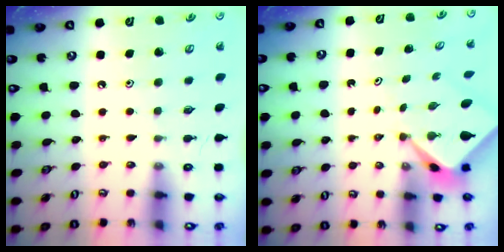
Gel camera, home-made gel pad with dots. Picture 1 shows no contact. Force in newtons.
{"total": 2.4, "press": 2.4, "slide": 0.1}